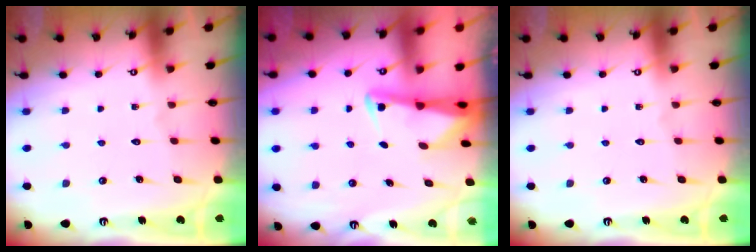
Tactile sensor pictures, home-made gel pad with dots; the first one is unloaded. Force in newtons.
{"total": 2.3, "press": 2.3, "slide": 0.3}
{"total": 0.0}